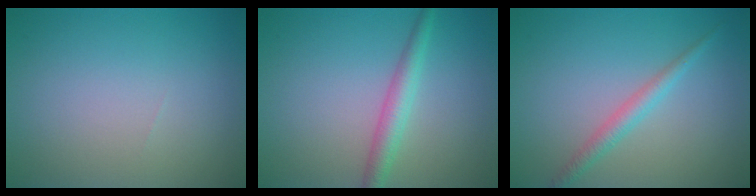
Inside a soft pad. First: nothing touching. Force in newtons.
{"total": 2.6, "press": 2.6, "slide": 0.1}
{"total": 1.9, "press": 1.9, "slide": 0.1}